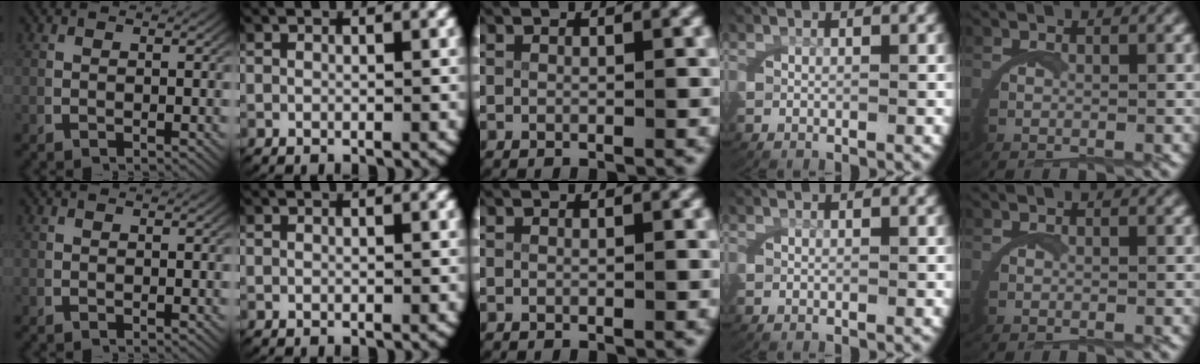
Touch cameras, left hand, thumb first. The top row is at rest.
{}